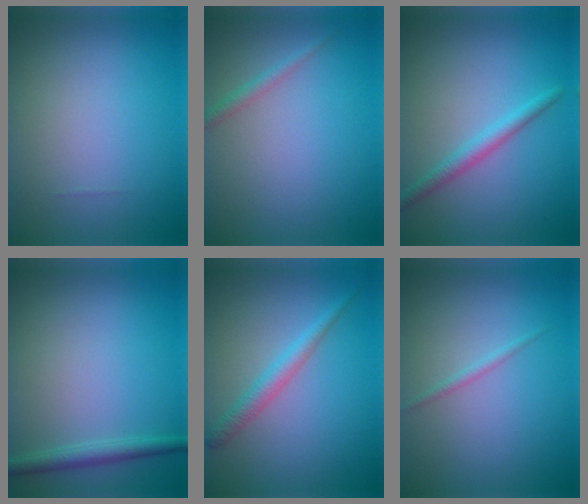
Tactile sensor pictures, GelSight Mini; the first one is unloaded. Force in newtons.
{"total": 1.2, "press": 1.2, "slide": 0.0}
{"total": 2.0, "press": 2.0, "slide": 0.0}
{"total": 2.0, "press": 2.0, "slide": 0.1}
{"total": 2.1, "press": 2.1, "slide": 0.1}
{"total": 0.8, "press": 0.8, "slide": 0.1}